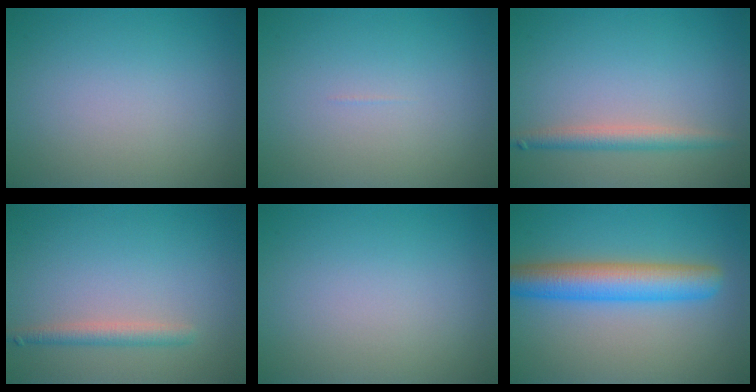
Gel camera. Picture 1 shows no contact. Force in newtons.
{"total": 0.0}
{"total": 2.2, "press": 2.2, "slide": 0.1}
{"total": 1.8, "press": 1.8, "slide": 0.1}
{"total": 0.0}
{"total": 6.2, "press": 6.2, "slide": 0.2}